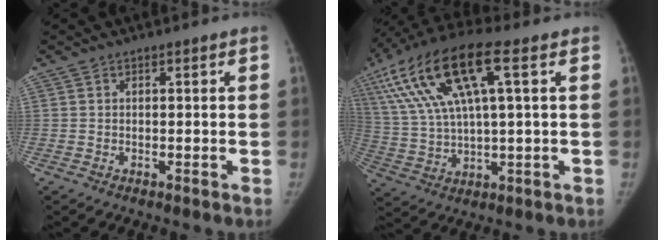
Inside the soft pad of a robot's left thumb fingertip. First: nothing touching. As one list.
[{"total": 19.8, "force": [7.3, 5.7, 17.5], "torque": [-0.371, 0.017, 0.134]}]